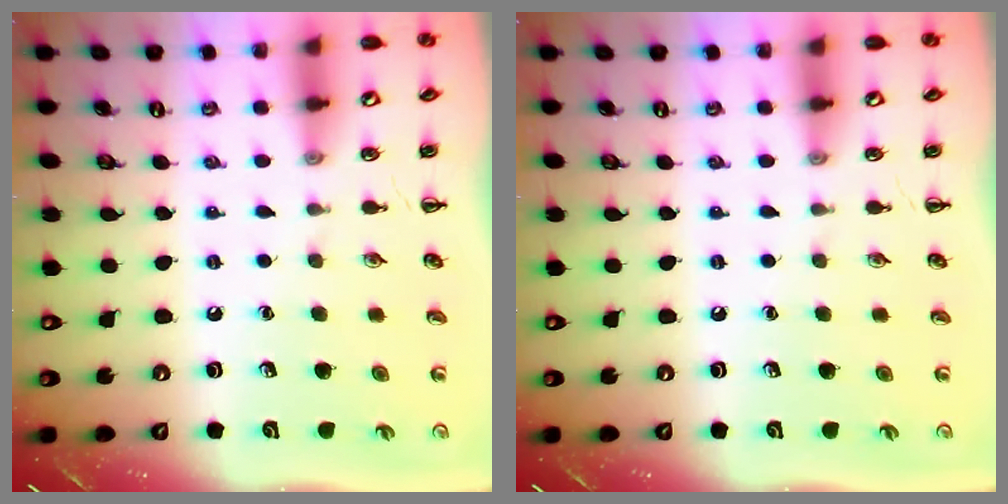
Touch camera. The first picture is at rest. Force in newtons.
{"total": 0.0}